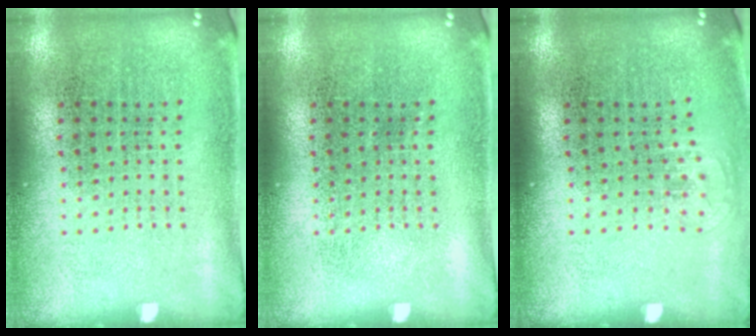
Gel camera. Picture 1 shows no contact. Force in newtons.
{"total": 0.0}
{"total": 0.6, "press": 0.4, "slide": 0.4}